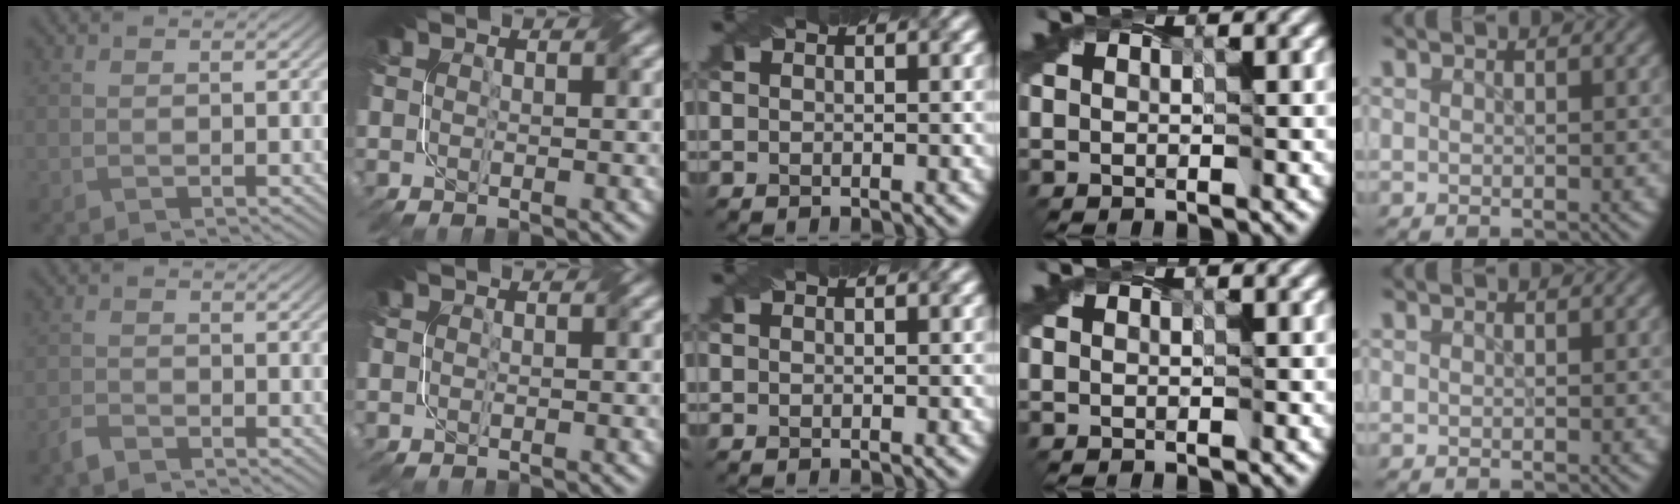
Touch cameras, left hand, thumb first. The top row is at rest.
{"thumb": {"total": 1.7, "force": [-1.5, 0.5, 0.7], "torque": [-0.016, 0.002, -0.039]}}